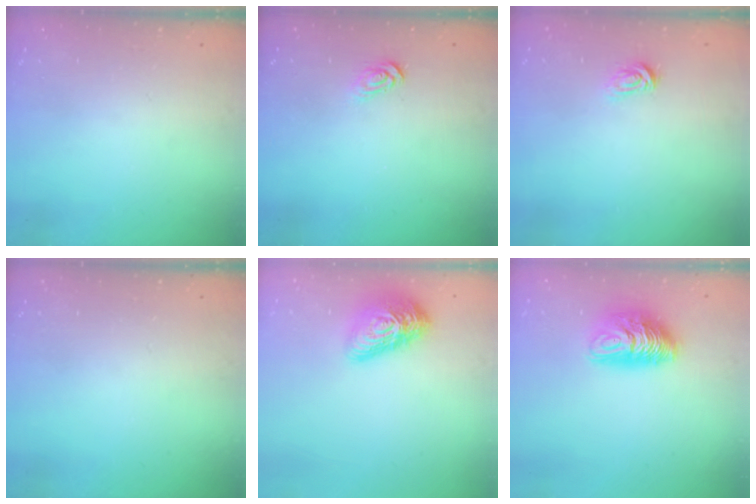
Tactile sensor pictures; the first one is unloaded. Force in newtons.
{"total": 3.2, "press": 3.2, "slide": 0.3}
{"total": 2.6, "press": 2.6, "slide": 0.3}
{"total": 0.0}
{"total": 15.5, "press": 15.5, "slide": 0.8}
{"total": 10.0, "press": 9.9, "slide": 0.8}